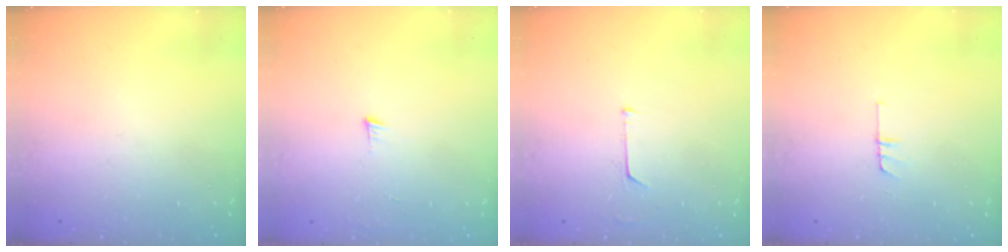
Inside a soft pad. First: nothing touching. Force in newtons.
{"total": 3.6, "press": 3.6, "slide": 0.5}
{"total": 4.6, "press": 4.6, "slide": 0.3}
{"total": 4.8, "press": 4.8, "slide": 0.4}